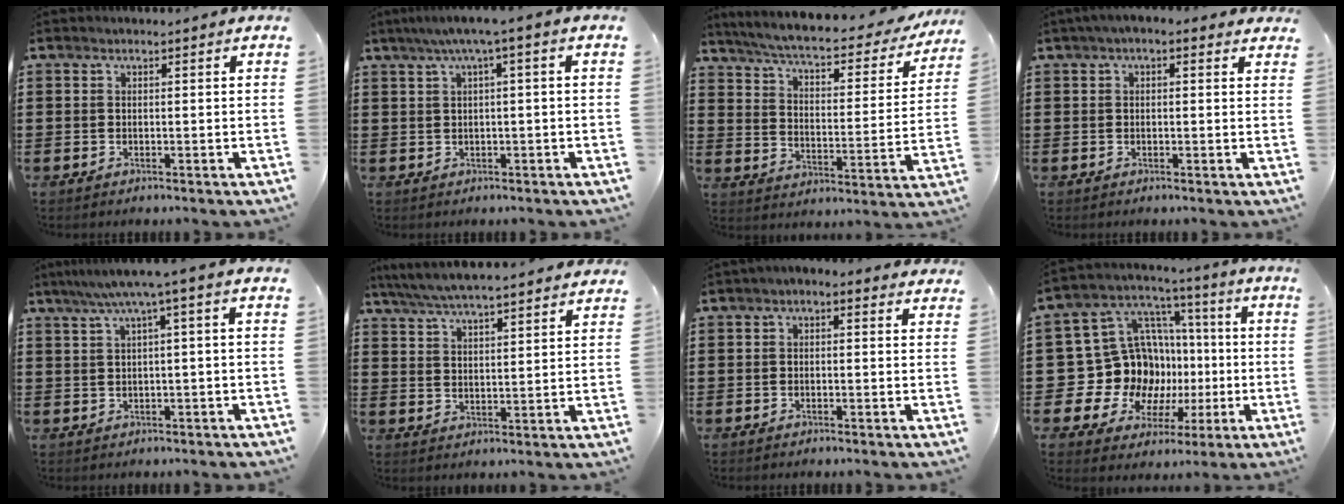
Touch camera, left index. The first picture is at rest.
{"total": 2.9, "force": [0.1, -0.1, 2.9], "torque": [-0.053, 0.001, -0.003]}
{"total": 5.7, "force": [5.0, 0.4, 2.8], "torque": [-0.078, -0.034, 0.079]}
{"total": 1.8, "force": [0.7, 0.9, 1.4], "torque": [-0.030, 0.007, 0.010]}
{"total": 4.2, "force": [1.2, -0.3, 4.0], "torque": [-0.078, -0.002, 0.017]}
{"total": 5.6, "force": [5.3, 0.2, 1.7], "torque": [-0.054, -0.023, 0.093]}
{"total": 1.1, "force": [-0.3, 0.7, 0.8], "torque": [-0.018, 0.005, -0.008]}
{"total": 16.6, "force": [-1.8, 15.1, 6.8], "torque": [-0.176, -0.026, -0.001]}